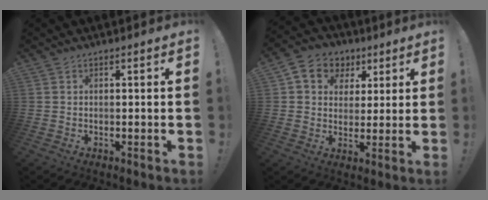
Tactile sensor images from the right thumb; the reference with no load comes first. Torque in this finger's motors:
{"motor_torque": [0.70, 0.75, 0.62, 0.25, 0.35]}